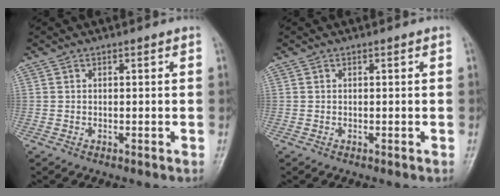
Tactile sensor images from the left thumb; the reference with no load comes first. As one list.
[{"total": 0.0}]